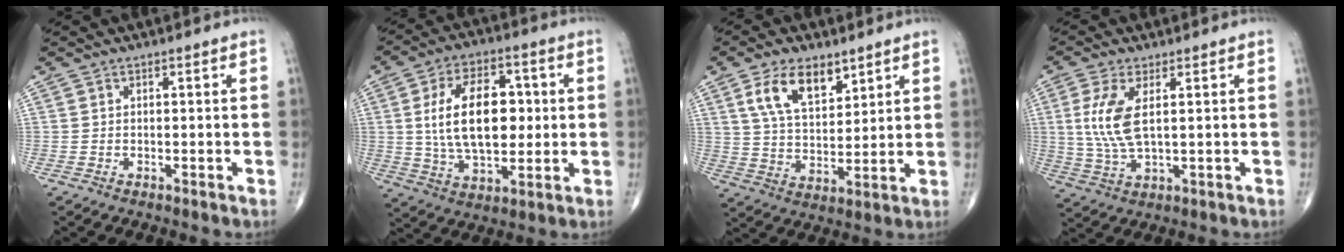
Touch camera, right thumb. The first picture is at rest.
{"total": 16.3, "force": [1.7, 9.1, 13.4], "torque": [-0.211, 0.004, 0.033]}
{"total": 10.9, "force": [6.0, 5.5, 7.2], "torque": [-0.112, -0.029, 0.118]}
{"total": 8.6, "force": [1.8, 3.3, 7.7], "torque": [-0.183, -0.009, 0.041]}